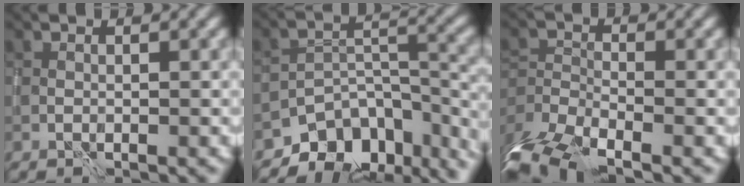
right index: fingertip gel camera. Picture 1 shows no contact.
{"total": 9.5, "force": [-7.3, 5.1, 3.4], "torque": [-0.045, -0.010, -0.106]}
{"total": 7.4, "force": [-5.7, 2.9, 3.8], "torque": [-0.075, -0.022, -0.109]}